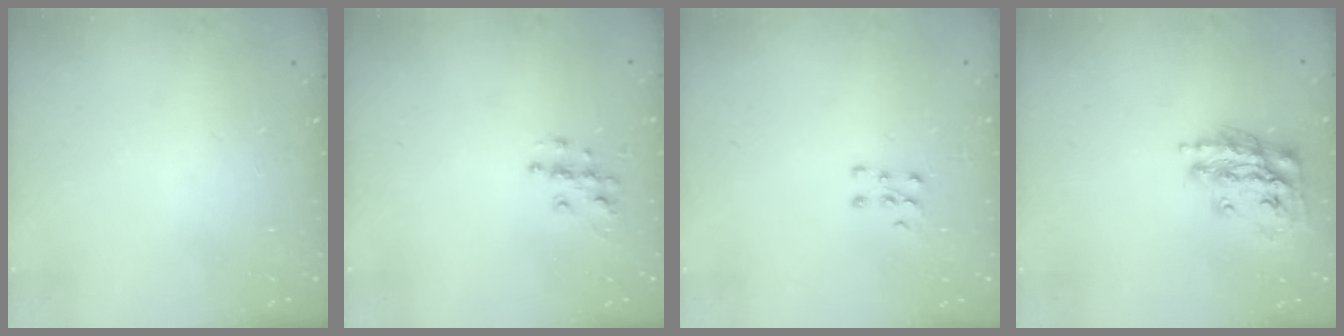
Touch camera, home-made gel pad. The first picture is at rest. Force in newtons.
{"total": 6.3, "press": 6.3, "slide": 0.3}
{"total": 5.0, "press": 5.0, "slide": 0.6}
{"total": 16.3, "press": 16.2, "slide": 1.1}